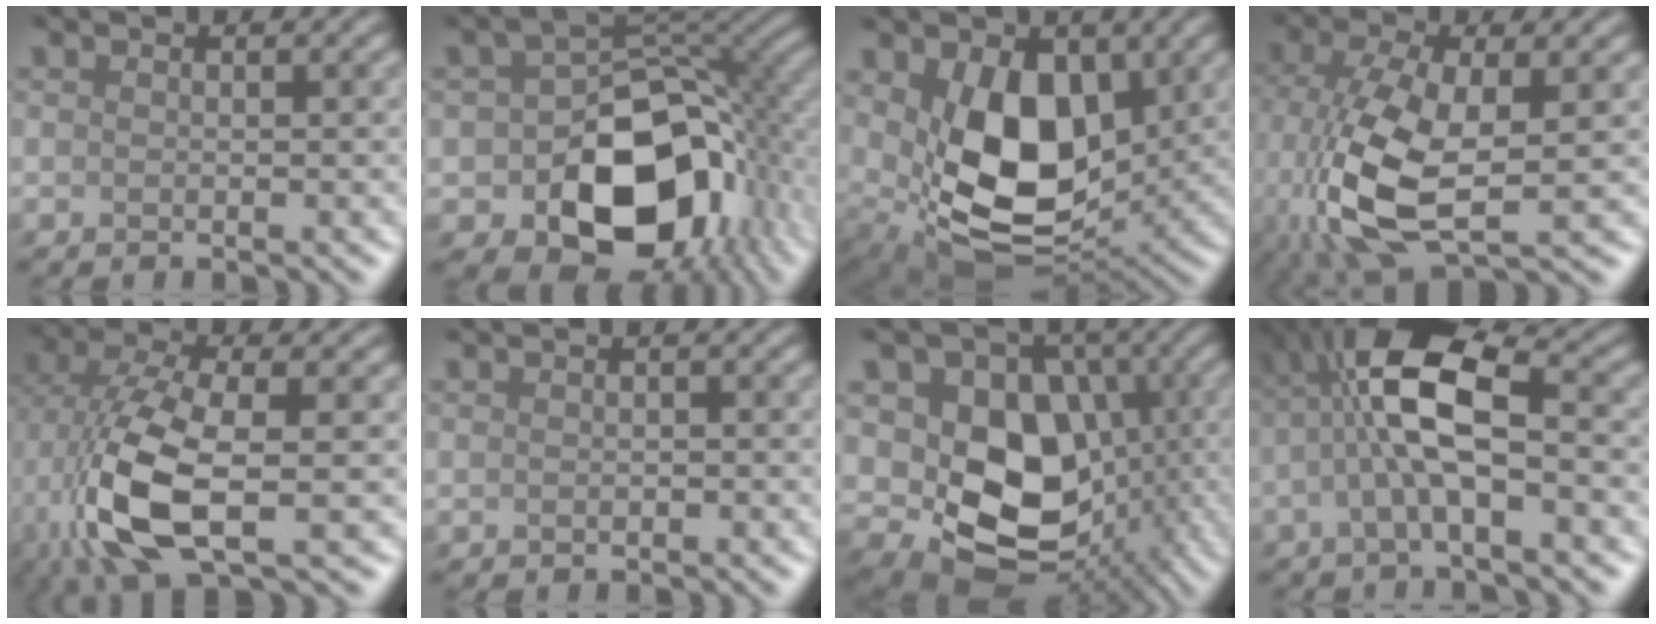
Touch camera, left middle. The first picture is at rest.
{"total": 13.8, "force": [-4.5, 8.9, 9.5], "torque": [-0.128, -0.015, -0.073]}
{"total": 9.2, "force": [1.1, 5.7, 7.1], "torque": [-0.142, -0.024, 0.030]}
{"total": 9.8, "force": [-1.5, 4.4, 8.6], "torque": [-0.208, -0.012, -0.031]}
{"total": 9.4, "force": [-1.6, 3.9, 8.4], "torque": [-0.202, -0.004, -0.037]}
{"total": 0.0}
{"total": 12.2, "force": [-0.7, 9.6, 7.6], "torque": [-0.124, -0.020, -0.013]}
{"total": 7.3, "force": [-0.5, 2.3, 6.9], "torque": [-0.146, 0.023, -0.017]}